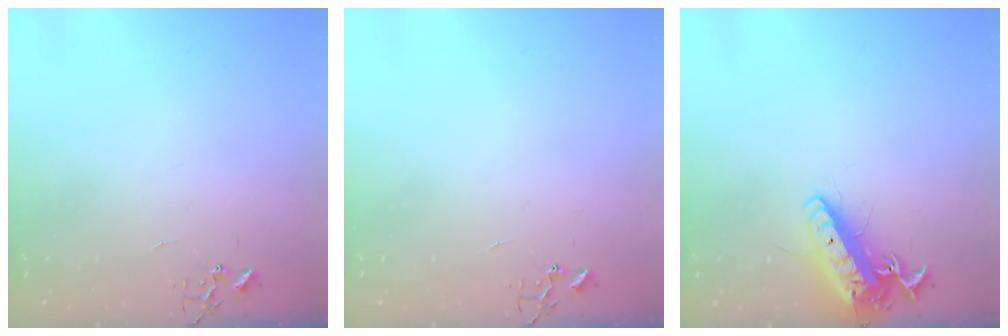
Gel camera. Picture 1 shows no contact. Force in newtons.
{"total": 0.0}
{"total": 16.0, "press": 15.7, "slide": 3.1}